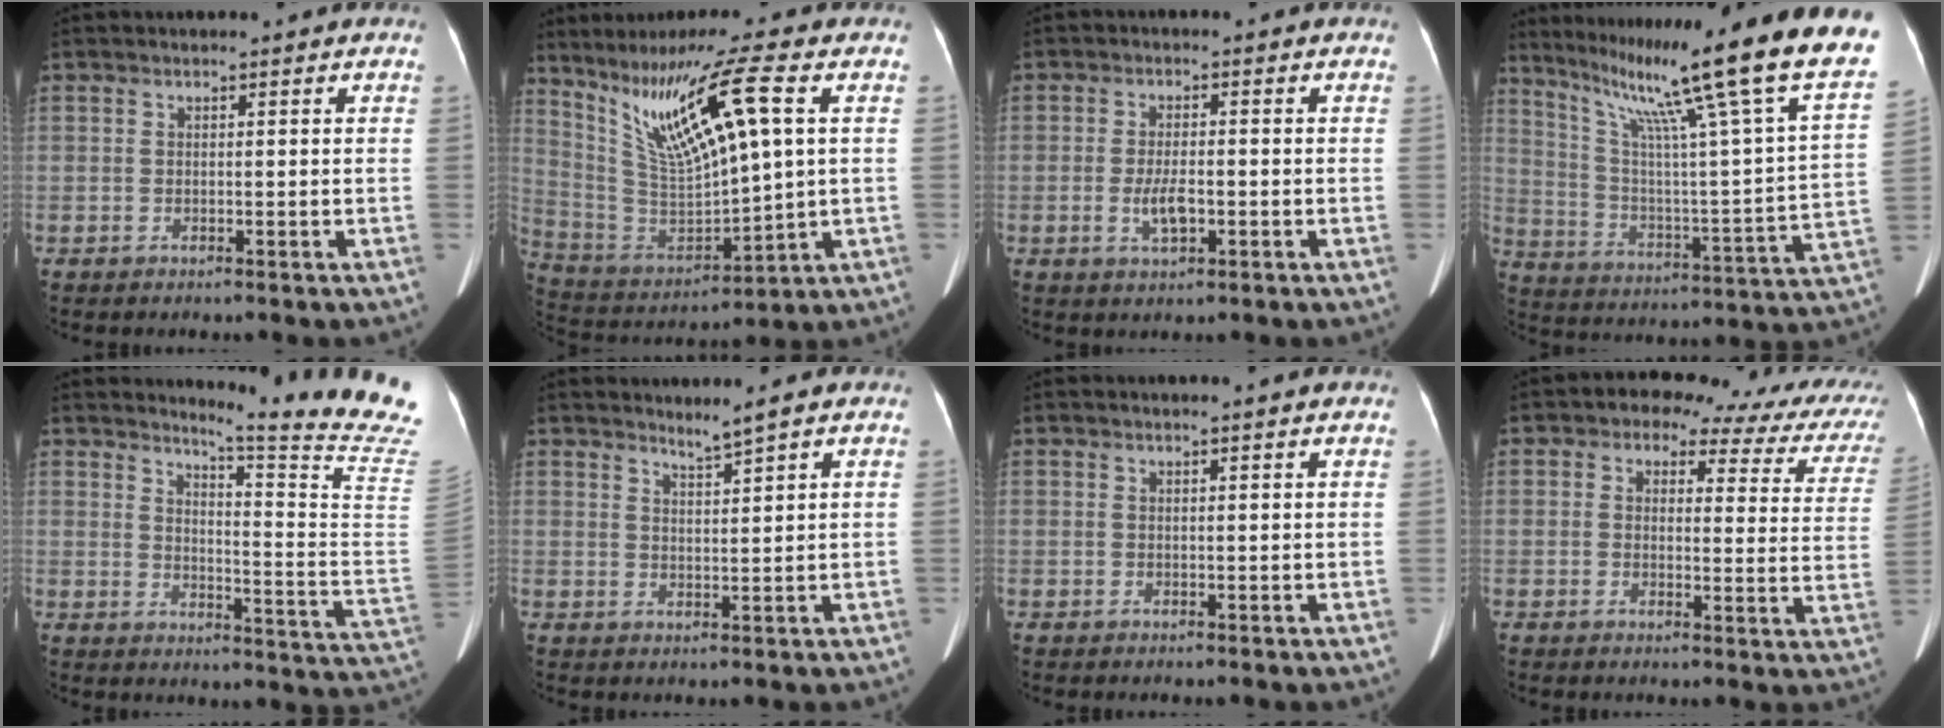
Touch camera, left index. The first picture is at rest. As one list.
[{"total": 16.3, "force": [6.4, 2.1, 14.9], "torque": [-0.293, 0.011, 0.128]}, {"total": 3.8, "force": [-1.2, 1.2, 3.4], "torque": [-0.070, -0.002, -0.019]}, {"total": 29.3, "force": [22.6, -1.3, 18.6], "torque": [-0.293, -0.063, 0.316]}, {"total": 20.5, "force": [19.0, -2.8, 7.1], "torque": [-0.108, -0.175, 0.213]}, {"total": 2.3, "force": [2.0, -0.8, 0.9], "torque": [-0.024, -0.008, 0.038]}, {"total": 1.9, "force": [1.6, -0.1, 1.0], "torque": [-0.014, 0.013, 0.020]}, {"total": 14.4, "force": [9.4, 6.2, 8.9], "torque": [-0.091, 0.032, 0.083]}]